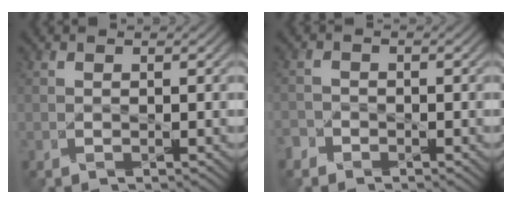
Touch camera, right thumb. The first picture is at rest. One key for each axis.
{"total": 1.6, "fx": -1.3, "fy": 0.9, "fz": 0.3, "tx": -0.006, "ty": 0.002, "tz": -0.033}